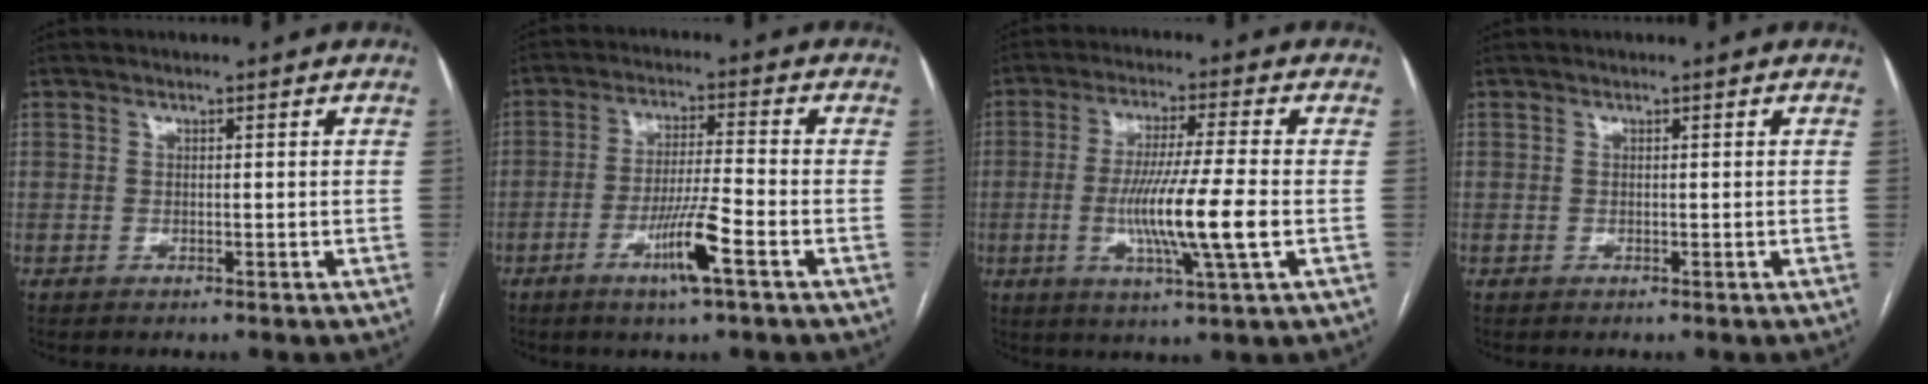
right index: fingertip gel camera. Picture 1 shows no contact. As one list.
[{"total": 8.2, "force": [-3.9, -0.4, 7.2], "torque": [-0.138, -0.009, -0.072]}, {"total": 11.5, "force": [-2.1, -0.6, 11.3], "torque": [-0.214, -0.016, -0.043]}, {"total": 0.0}]